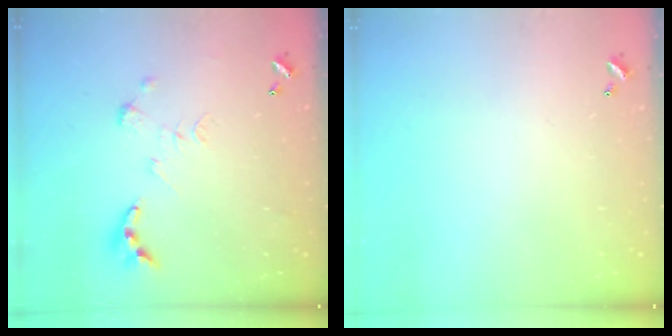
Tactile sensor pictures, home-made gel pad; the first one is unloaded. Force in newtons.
{"total": 0.0}